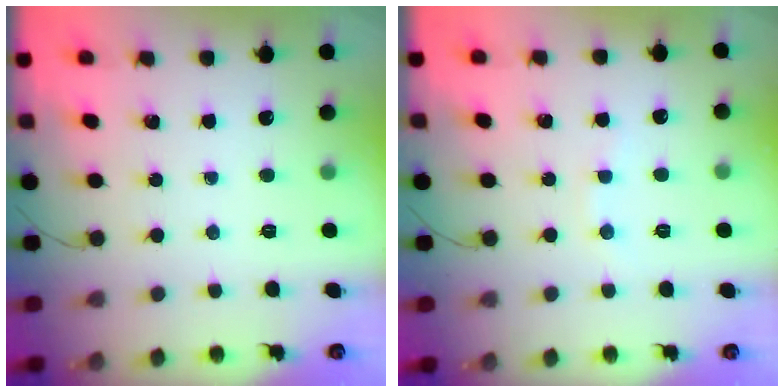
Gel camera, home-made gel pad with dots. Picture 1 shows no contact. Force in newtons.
{"total": 2.7, "press": 2.6, "slide": 0.8}